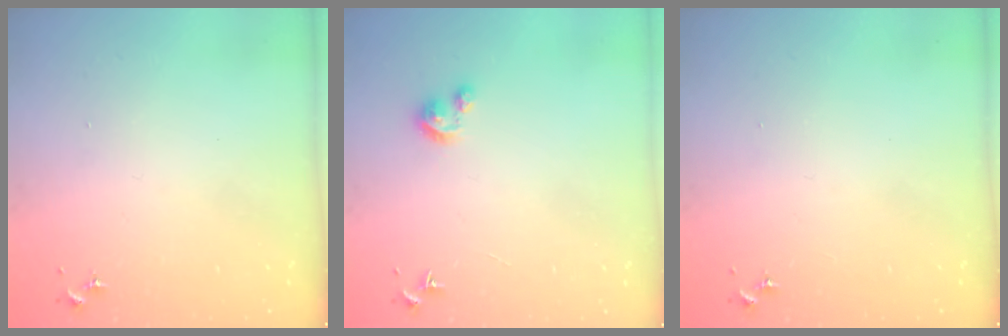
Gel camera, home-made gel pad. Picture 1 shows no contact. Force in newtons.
{"total": 4.4, "press": 4.4, "slide": 0.4}
{"total": 0.0}